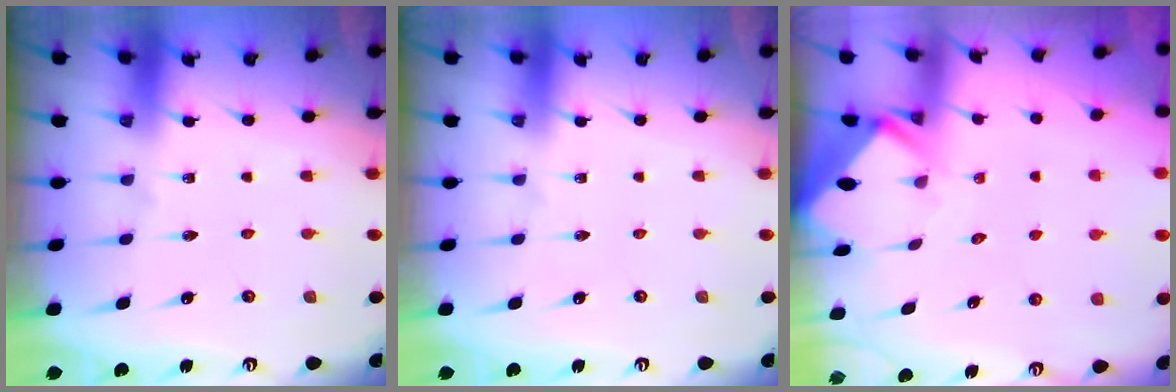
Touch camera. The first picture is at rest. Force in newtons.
{"total": 0.0}
{"total": 2.6, "press": 2.6, "slide": 0.1}